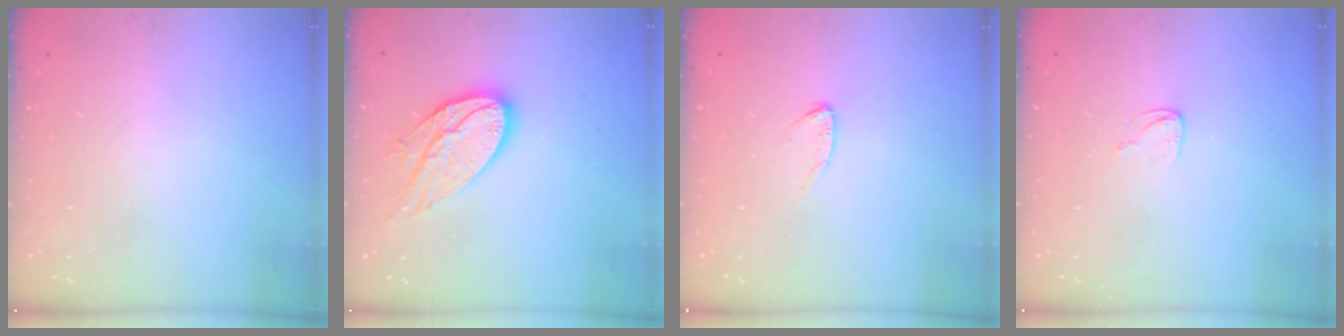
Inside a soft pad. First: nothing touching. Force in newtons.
{"total": 15.6, "press": 15.6, "slide": 1.2}
{"total": 3.8, "press": 3.8, "slide": 0.3}
{"total": 3.4, "press": 3.4, "slide": 0.3}